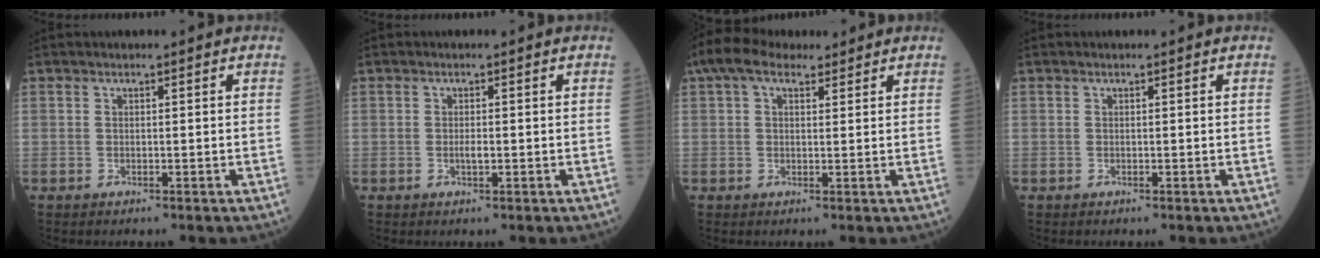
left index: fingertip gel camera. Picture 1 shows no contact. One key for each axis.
{"total": 1.2, "fx": -0.2, "fy": 0.3, "fz": 1.1, "tx": -0.023, "ty": -0.001, "tz": -0.004}
{"total": 6.9, "fx": 4.7, "fy": 3.3, "fz": 3.9, "tx": -0.086, "ty": 0.046, "tz": 0.088}
{"total": 0.0}